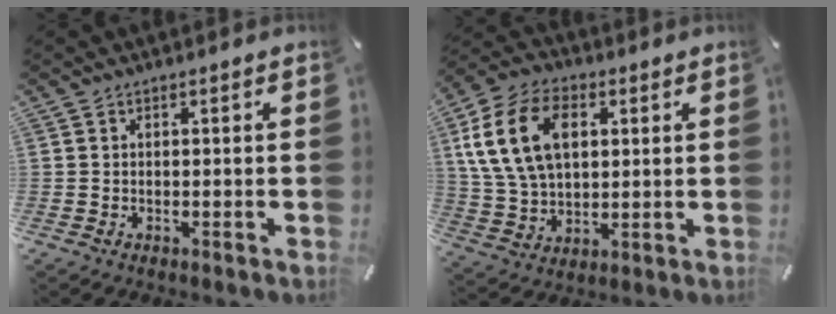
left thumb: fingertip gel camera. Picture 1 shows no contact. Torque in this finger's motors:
{"motor_torque": [2.36, 2.34, 1.56, -1.21, 0.35]}